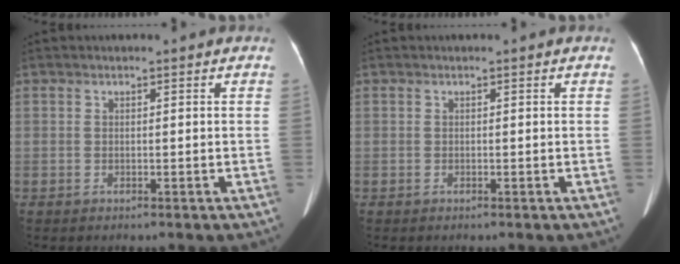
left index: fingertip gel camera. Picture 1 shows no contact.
{"total": 0.0}